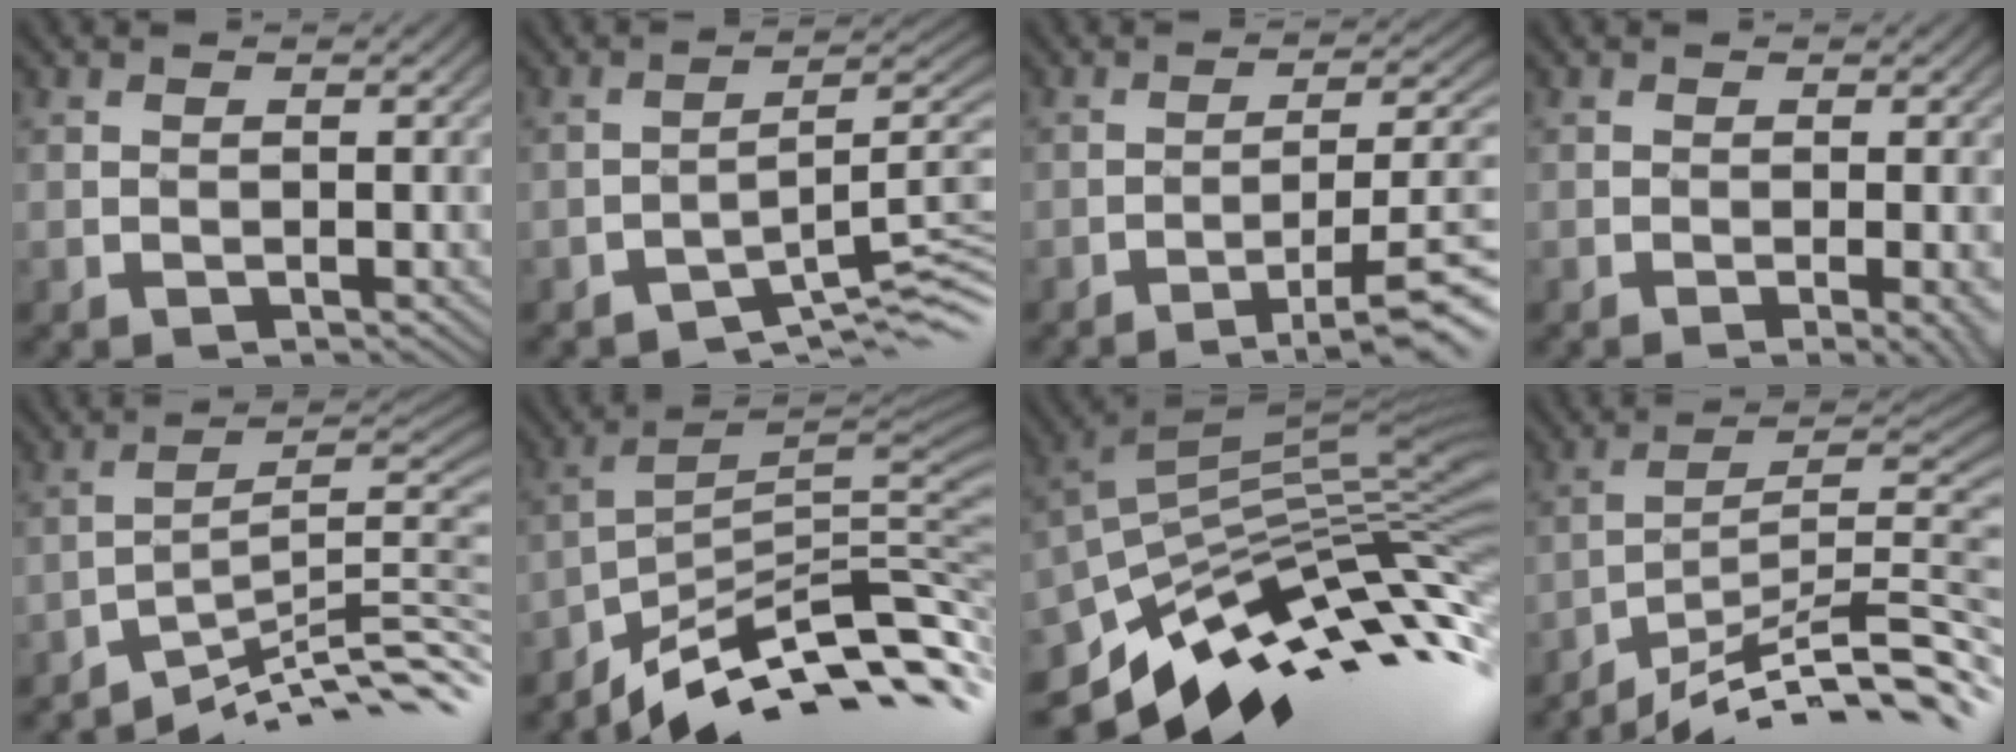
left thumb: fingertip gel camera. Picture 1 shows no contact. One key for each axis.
{"total": 7.6, "fx": -4.5, "fy": 1.8, "fz": 5.8, "tx": -0.077, "ty": 0.005, "tz": -0.075}
{"total": 8.8, "fx": -4.5, "fy": 1.6, "fz": 7.3, "tx": -0.112, "ty": 0.008, "tz": -0.063}
{"total": 3.6, "fx": -1.0, "fy": 0.7, "fz": 3.3, "tx": -0.040, "ty": 0.006, "tz": -0.018}
{"total": 9.6, "fx": -6.0, "fy": 1.8, "fz": 7.3, "tx": -0.106, "ty": 0.007, "tz": -0.096}
{"total": 11.0, "fx": -7.2, "fy": 2.4, "fz": 8.0, "tx": -0.141, "ty": 0.010, "tz": -0.119}
{"total": 13.4, "fx": -4.6, "fy": 5.8, "fz": 11.2, "tx": -0.226, "ty": -0.003, "tz": -0.085}
{"total": 12.3, "fx": -8.8, "fy": 1.9, "fz": 8.4, "tx": -0.129, "ty": 0.013, "tz": -0.145}